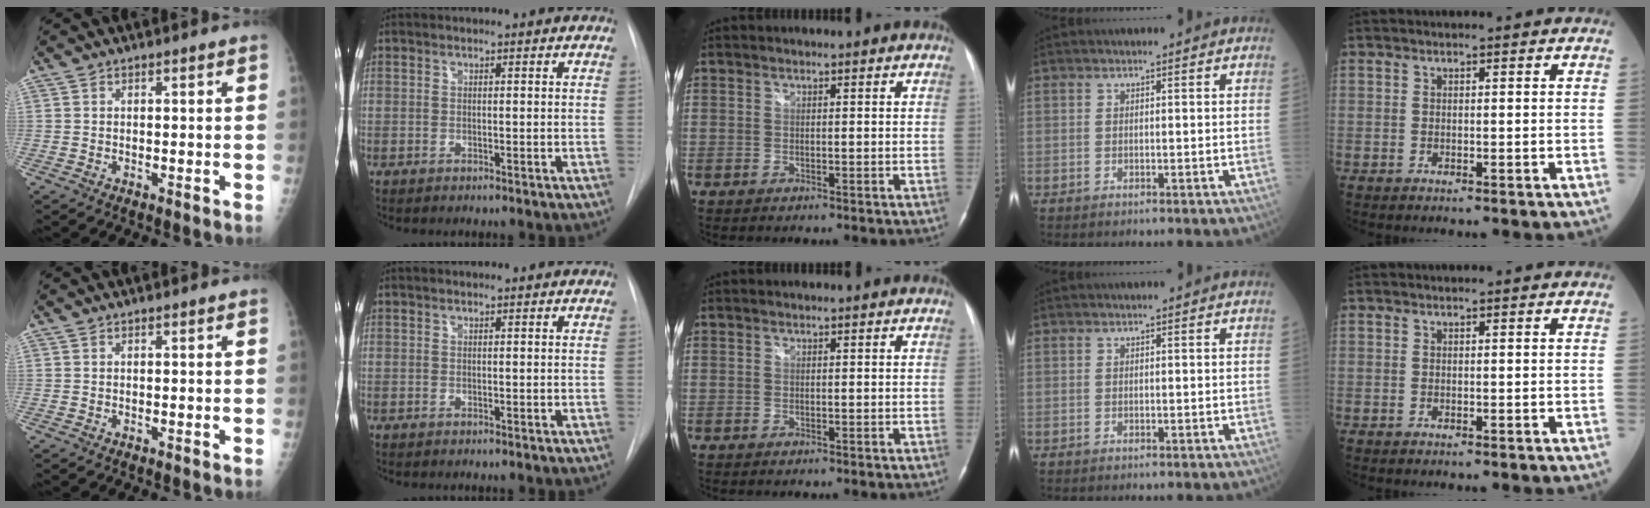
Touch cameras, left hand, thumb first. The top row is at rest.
{}